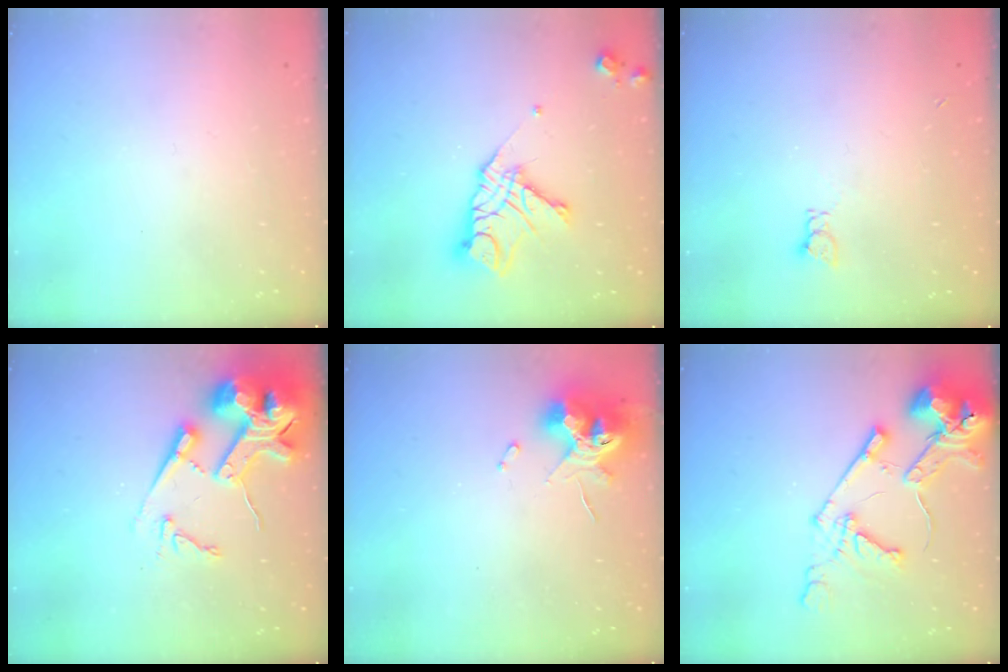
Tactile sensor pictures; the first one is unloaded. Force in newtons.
{"total": 13.9, "press": 13.8, "slide": 1.2}
{"total": 2.0, "press": 2.0, "slide": 0.3}
{"total": 18.1, "press": 17.9, "slide": 2.7}
{"total": 11.4, "press": 11.3, "slide": 1.1}
{"total": 15.5, "press": 15.3, "slide": 2.0}